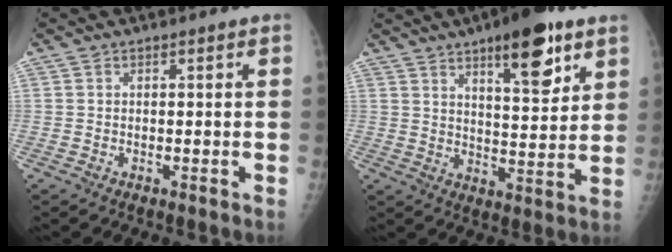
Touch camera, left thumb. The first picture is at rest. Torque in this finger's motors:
{"motor_torque": [0.06, 0.58, 0.41, -0.03, 0.17]}